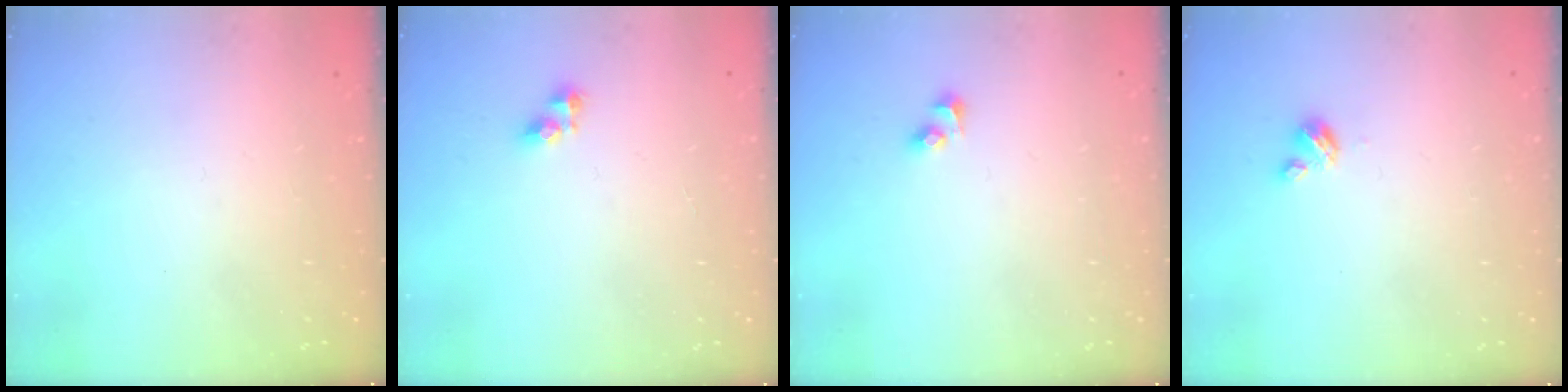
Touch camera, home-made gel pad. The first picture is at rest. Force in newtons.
{"total": 5.0, "press": 4.9, "slide": 0.6}
{"total": 2.7, "press": 2.4, "slide": 1.1}
{"total": 2.7, "press": 2.7, "slide": 0.3}